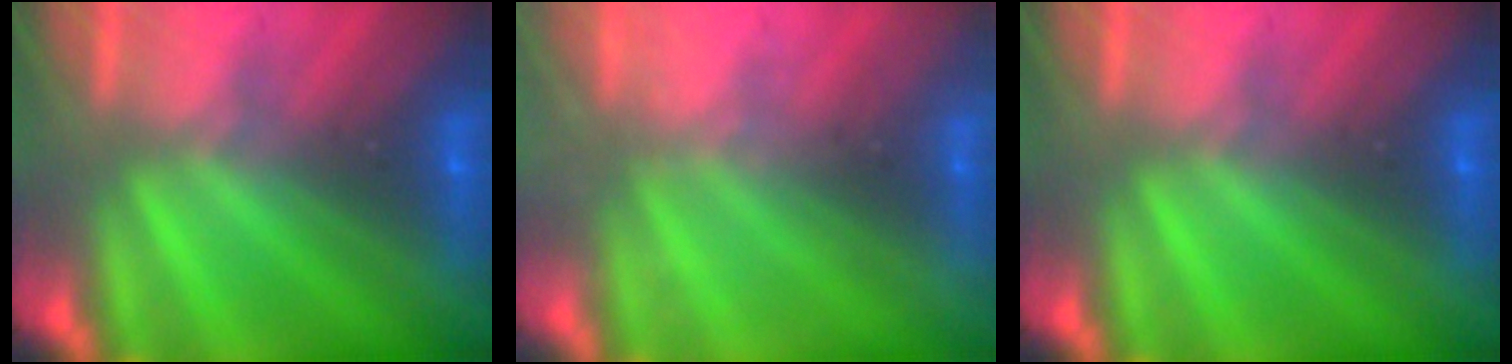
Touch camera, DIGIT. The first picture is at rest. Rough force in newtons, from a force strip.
{"total": 2.0}
{"total": 0.0}